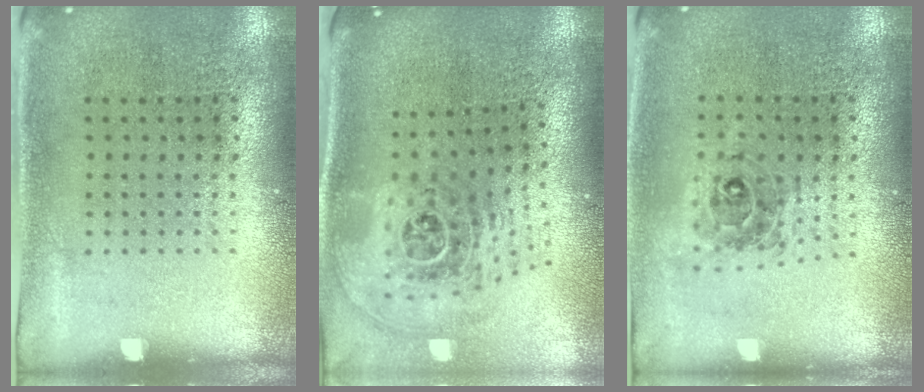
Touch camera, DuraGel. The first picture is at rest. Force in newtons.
{"total": 2.6, "press": 1.8, "slide": 1.9}
{"total": 0.8, "press": 0.8, "slide": 0.1}